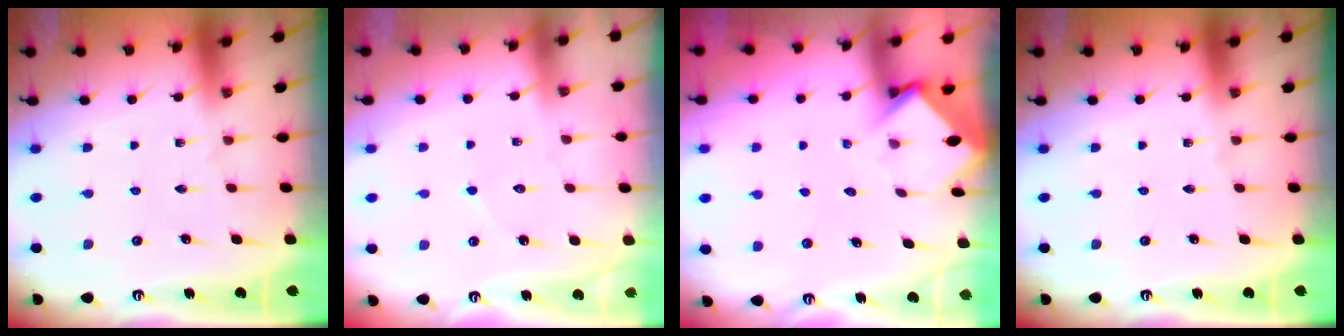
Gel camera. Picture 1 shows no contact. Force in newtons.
{"total": 4.8, "press": 4.8, "slide": 0.3}
{"total": 3.6, "press": 3.6, "slide": 0.2}
{"total": 0.0}